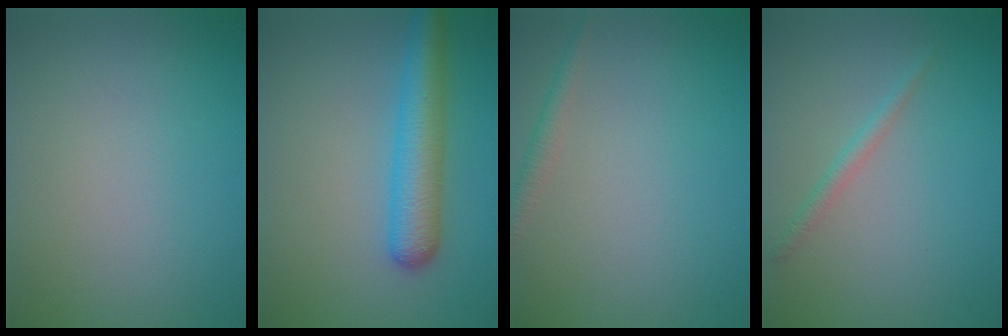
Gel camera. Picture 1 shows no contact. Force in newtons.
{"total": 4.9, "press": 4.9, "slide": 0.1}
{"total": 1.4, "press": 1.4, "slide": 0.0}
{"total": 1.2, "press": 1.2, "slide": 0.0}